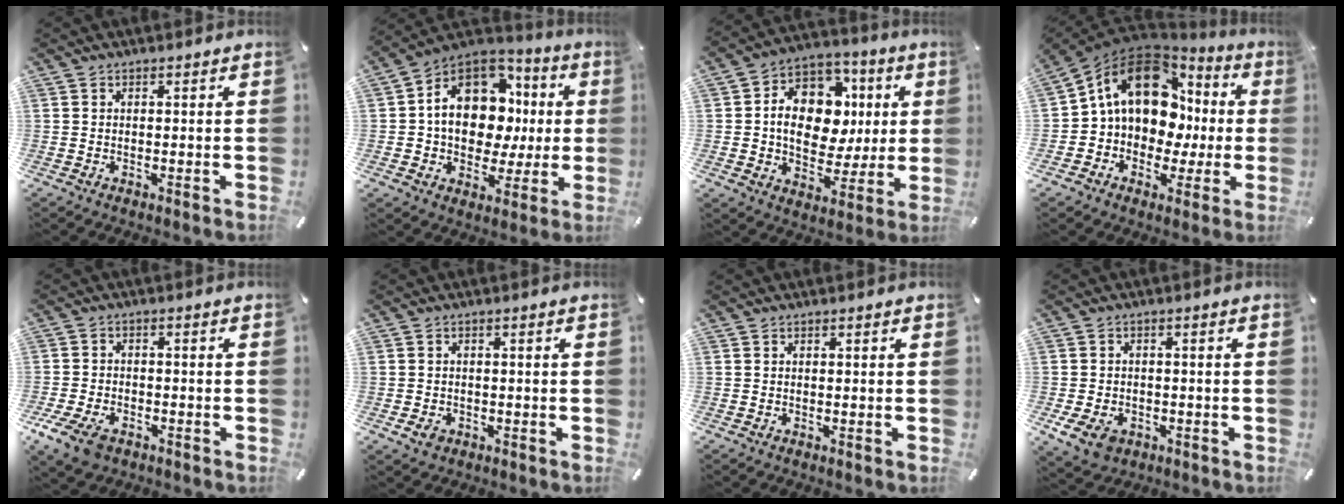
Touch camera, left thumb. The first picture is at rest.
{"total": 16.0, "force": [2.0, 12.6, 9.7], "torque": [-0.169, -0.015, 0.040]}
{"total": 14.9, "force": [1.0, 11.8, 9.1], "torque": [-0.150, -0.004, 0.024]}
{"total": 16.4, "force": [4.5, 12.8, 9.3], "torque": [-0.157, -0.021, 0.086]}
{"total": 6.7, "force": [-3.9, 4.1, 3.6], "torque": [-0.092, 0.012, -0.076]}
{"total": 2.3, "force": [-1.0, 1.8, 1.0], "torque": [-0.026, 0.003, -0.021]}
{"total": 0.0}
{"total": 6.1, "force": [-2.8, 4.5, 3.1], "torque": [-0.072, 0.013, -0.052]}